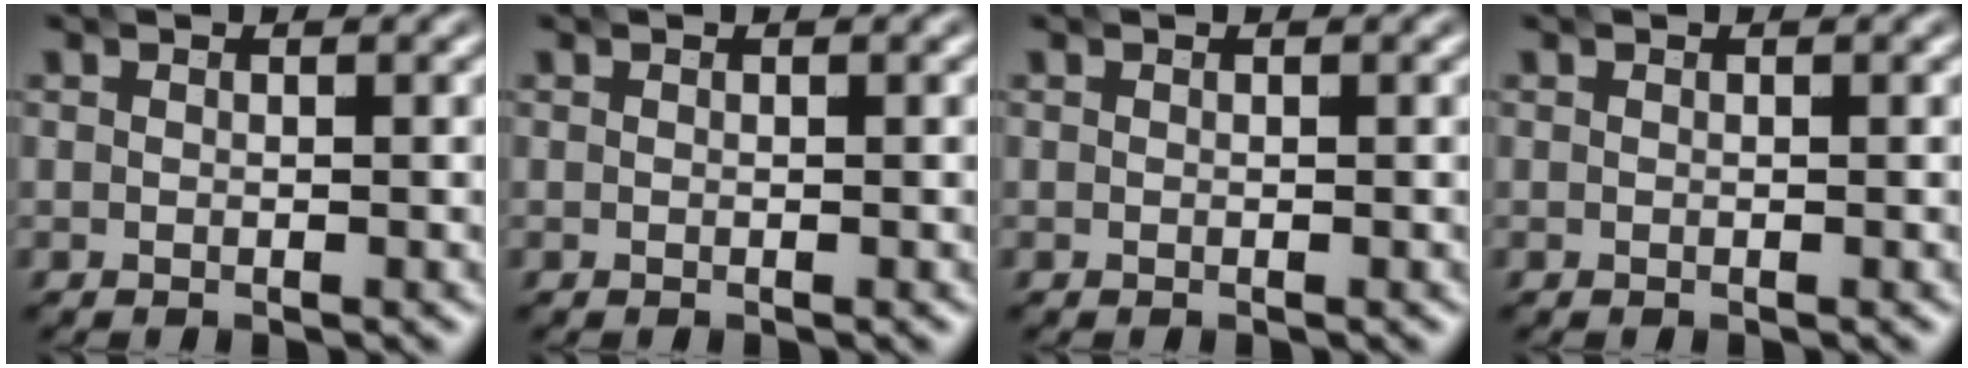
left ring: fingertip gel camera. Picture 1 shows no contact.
{"total": 0.0}
{"total": 0.0}
{"total": 0.0}